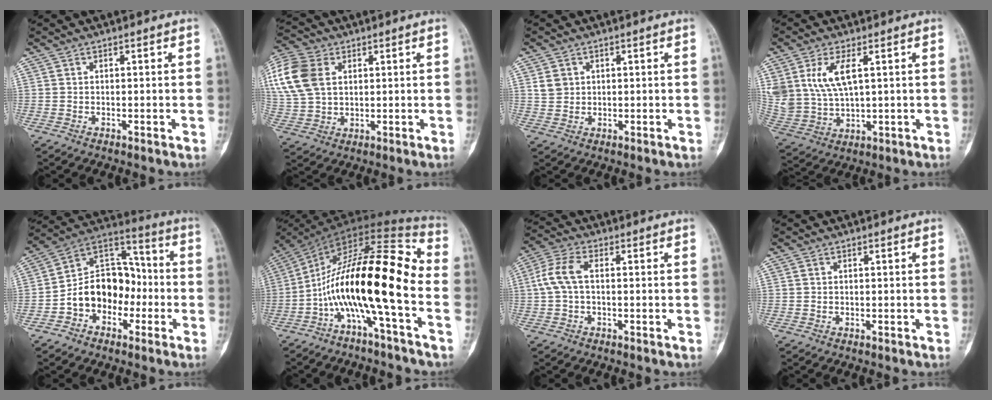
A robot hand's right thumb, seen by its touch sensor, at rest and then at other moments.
{"total": 14.1, "force": [4.1, 9.9, 9.2], "torque": [-0.200, 0.003, 0.080]}
{"total": 3.1, "force": [1.0, 2.6, 1.2], "torque": [-0.005, -0.001, 0.024]}
{"total": 11.2, "force": [3.8, 5.8, 8.8], "torque": [-0.183, -0.010, 0.089]}
{"total": 14.7, "force": [-3.8, 10.9, 9.0], "torque": [-0.104, 0.061, -0.074]}
{"total": 18.1, "force": [-5.3, 3.6, 16.9], "torque": [-0.306, 0.091, -0.096]}
{"total": 6.4, "force": [0.3, 3.6, 5.3], "torque": [-0.121, 0.018, 0.000]}
{"total": 0.0}